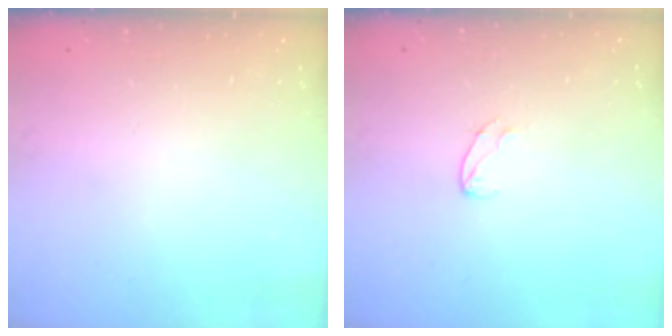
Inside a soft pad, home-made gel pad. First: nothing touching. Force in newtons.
{"total": 3.9, "press": 3.9, "slide": 0.3}